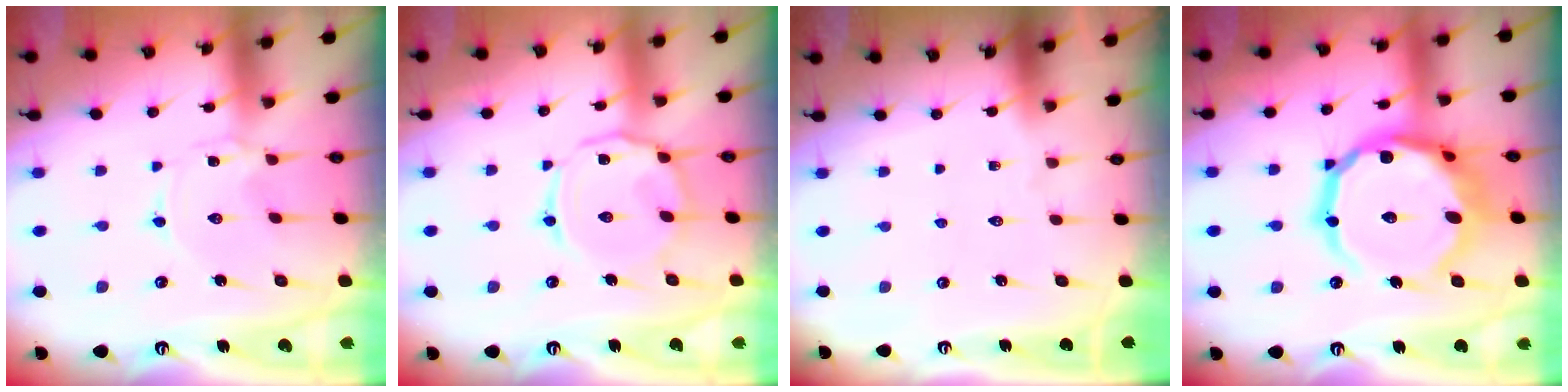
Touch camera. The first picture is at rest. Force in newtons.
{"total": 9.3, "press": 9.2, "slide": 0.8}
{"total": 0.0}
{"total": 20.9, "press": 20.7, "slide": 2.9}